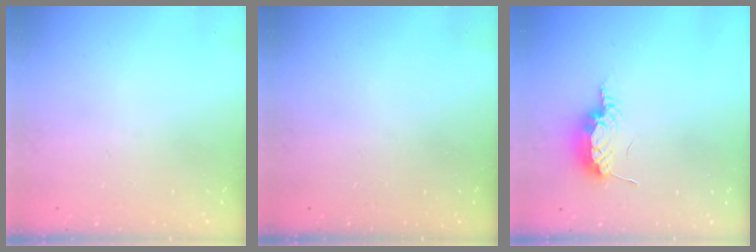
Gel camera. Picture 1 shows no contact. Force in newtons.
{"total": 0.0}
{"total": 14.8, "press": 9.9, "slide": 11.1}